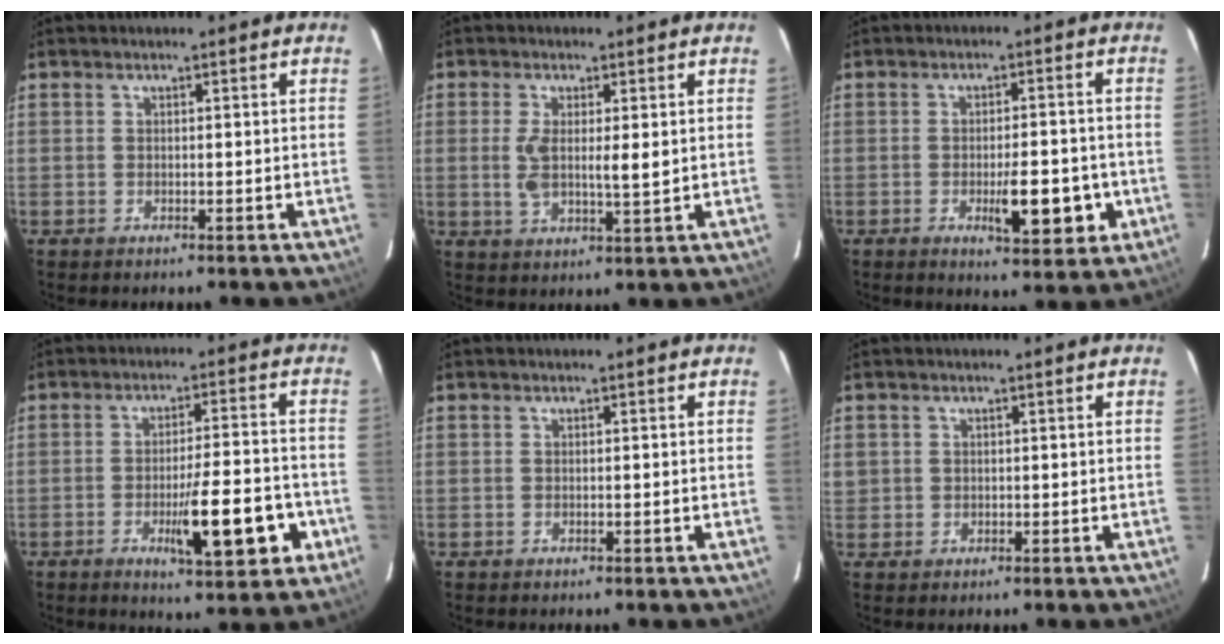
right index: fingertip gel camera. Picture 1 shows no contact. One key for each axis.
{"total": 6.0, "fx": 0.6, "fy": 1.6, "fz": 5.8, "tx": -0.107, "ty": -0.003, "tz": 0.015}
{"total": 7.9, "fx": -2.3, "fy": 2.3, "fz": 7.2, "tx": -0.100, "ty": -0.005, "tz": -0.026}
{"total": 11.1, "fx": -4.0, "fy": 2.0, "fz": 10.2, "tx": -0.148, "ty": -0.001, "tz": -0.052}
{"total": 0.0}
{"total": 1.8, "fx": 0.4, "fy": 1.7, "fz": 0.4, "tx": -0.004, "ty": 0.007, "tz": 0.010}